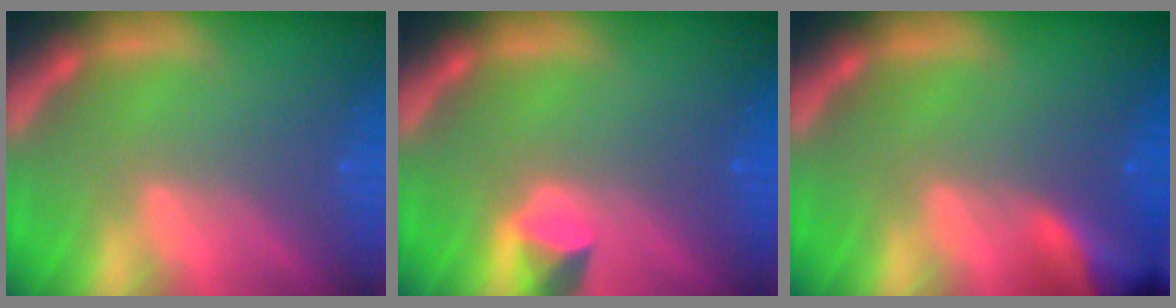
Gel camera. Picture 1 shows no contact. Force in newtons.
{"total": 1.9}
{"total": 6.9}